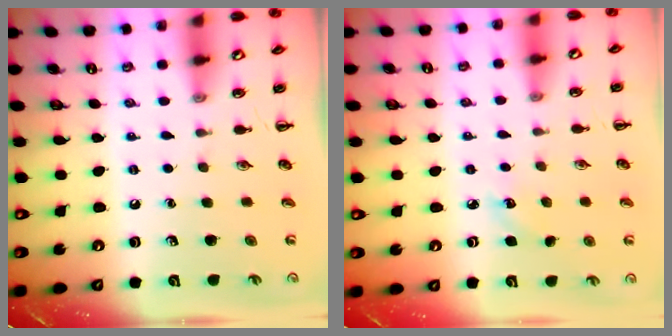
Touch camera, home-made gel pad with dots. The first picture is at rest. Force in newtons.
{"total": 3.9, "press": 3.7, "slide": 1.1}